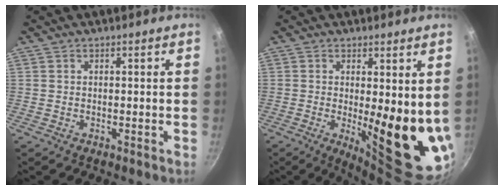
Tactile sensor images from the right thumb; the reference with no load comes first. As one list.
[{"total": 14.5, "force": [0.2, 4.5, 13.7], "torque": [-0.159, -0.040, 0.015]}]